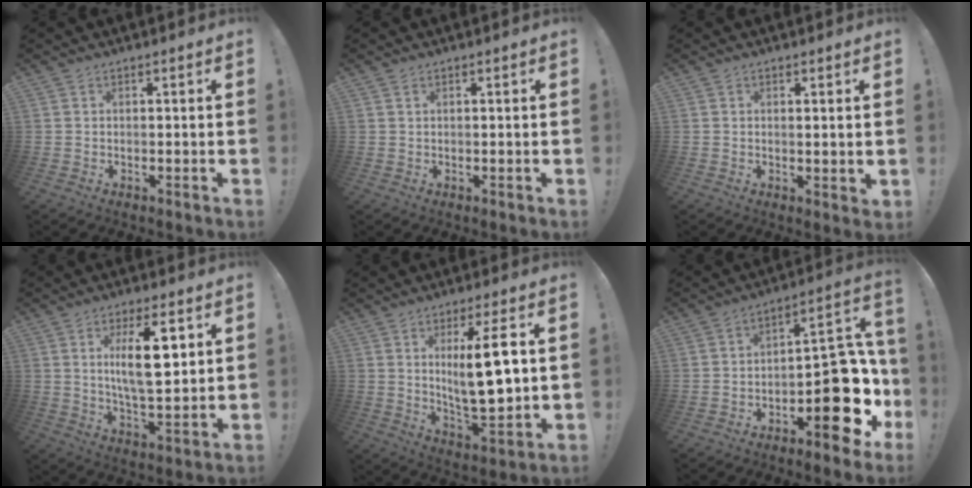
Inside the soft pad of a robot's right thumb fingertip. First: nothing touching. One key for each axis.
{"total": 0.6, "fx": 0.4, "fy": 0.2, "fz": 0.4, "tx": -0.001, "ty": -0.003, "tz": 0.006}
{"total": 2.0, "fx": 1.3, "fy": 0.6, "fz": 1.3, "tx": -0.014, "ty": -0.005, "tz": 0.022}
{"total": 13.8, "fx": 4.0, "fy": 3.9, "fz": 12.6, "tx": -0.216, "ty": -0.010, "tz": 0.057}
{"total": 14.7, "fx": 3.0, "fy": 3.4, "fz": 14.0, "tx": -0.224, "ty": -0.018, "tz": 0.038}
{"total": 18.7, "fx": -7.5, "fy": 8.9, "fz": 14.6, "tx": -0.153, "ty": 0.048, "tz": -0.104}